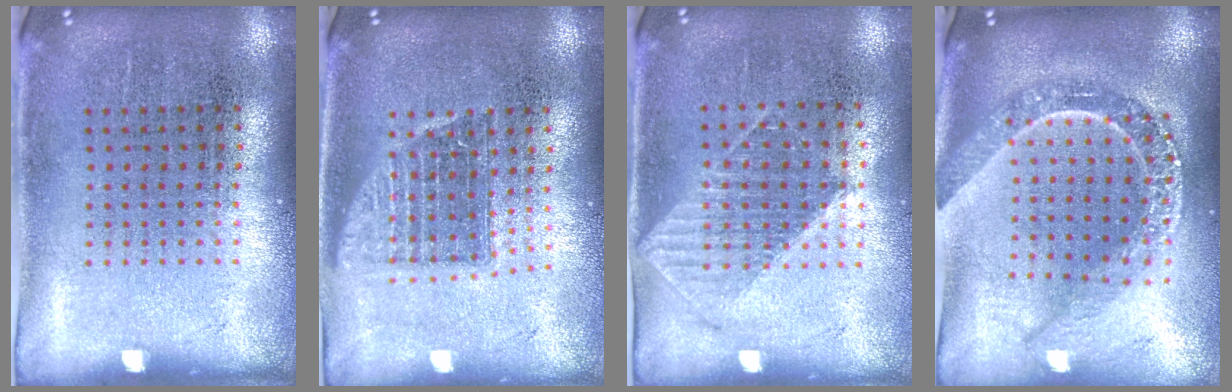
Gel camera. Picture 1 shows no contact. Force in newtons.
{"total": 1.4, "press": 1.1, "slide": 0.8}
{"total": 1.1, "press": 1.0, "slide": 0.3}
{"total": 2.4, "press": 2.0, "slide": 1.3}